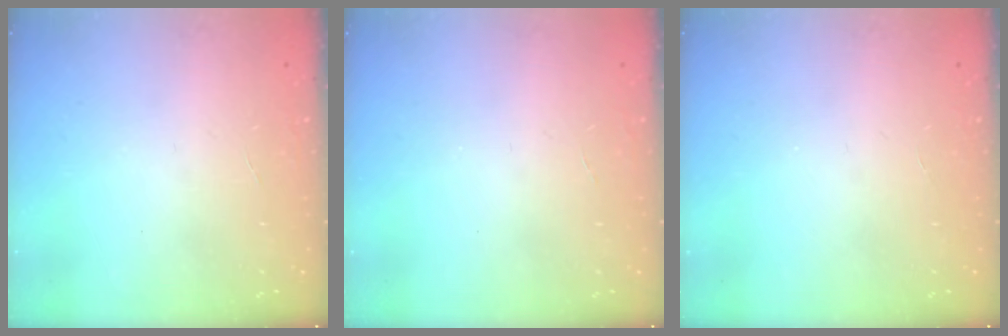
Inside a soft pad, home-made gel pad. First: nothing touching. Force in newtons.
{"total": 0.0}
{"total": 0.0}